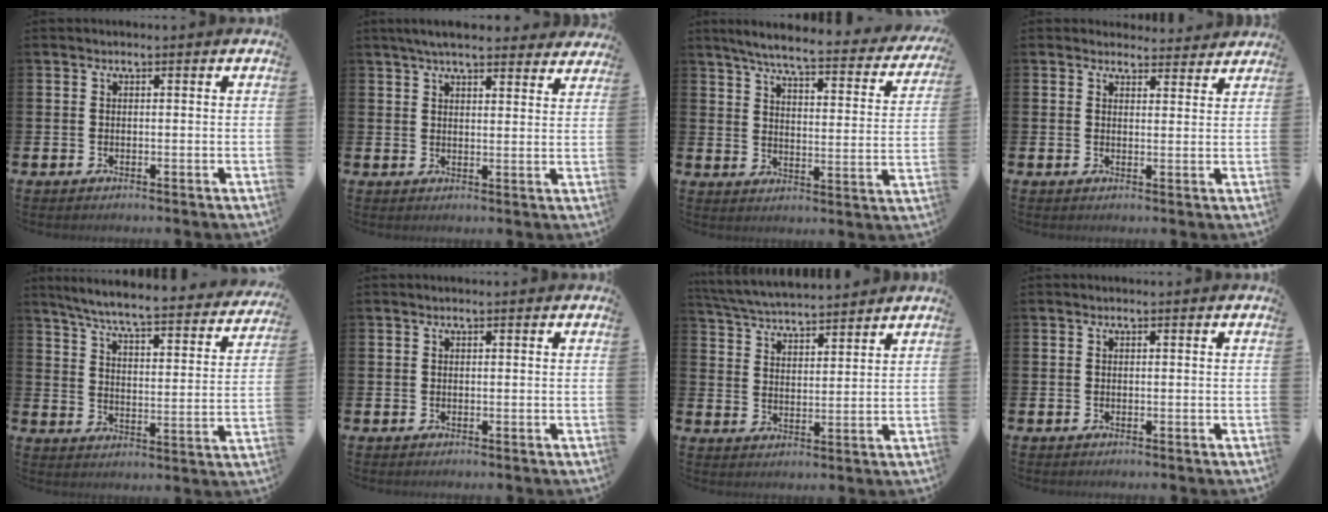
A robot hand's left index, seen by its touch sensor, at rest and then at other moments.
{"total": 5.7, "force": [5.2, 1.0, 1.9], "torque": [-0.045, -0.016, 0.095]}
{"total": 5.8, "force": [5.2, 0.3, 2.6], "torque": [-0.066, -0.044, 0.079]}
{"total": 3.0, "force": [2.9, 0.9, -0.2], "torque": [0.009, -0.018, 0.050]}
{"total": 6.4, "force": [5.8, 0.2, 2.6], "torque": [-0.076, -0.050, 0.093]}
{"total": 0.0}
{"total": 5.3, "force": [5.2, 0.4, 0.6], "torque": [-0.034, -0.032, 0.093]}
{"total": 0.0}